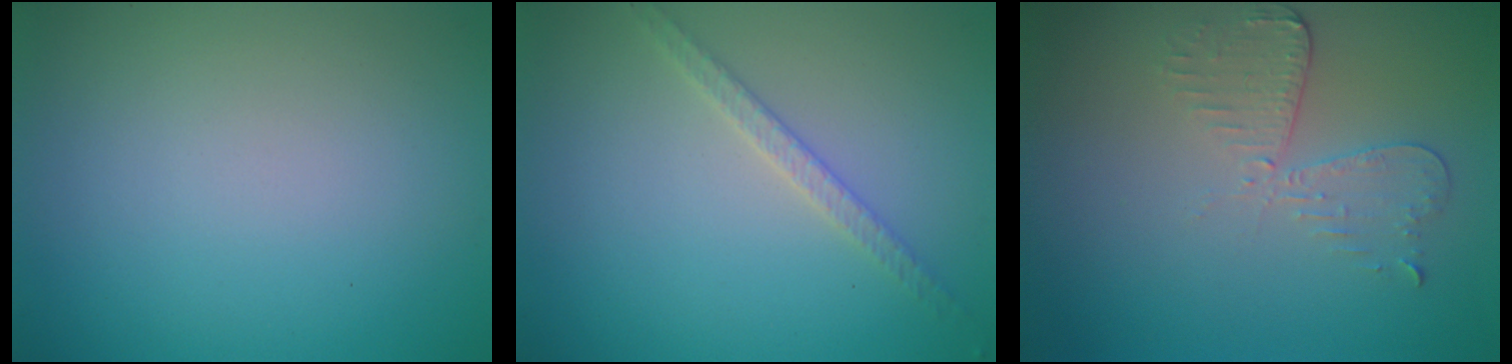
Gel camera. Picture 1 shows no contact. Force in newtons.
{"total": 1.9, "press": 1.9, "slide": 0.4}
{"total": 3.0, "press": 2.6, "slide": 1.5}